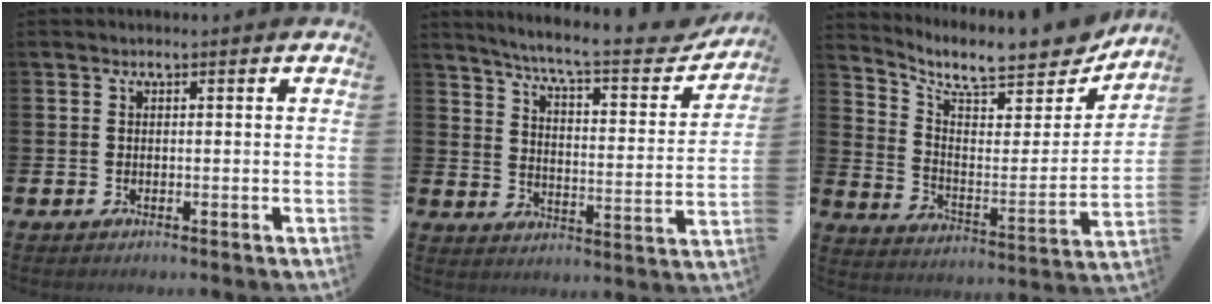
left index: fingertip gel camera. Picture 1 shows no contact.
{"total": 8.2, "force": [7.3, 1.0, 3.7], "torque": [-0.090, -0.052, 0.117]}
{"total": 8.8, "force": [7.9, 2.5, 3.1], "torque": [-0.072, -0.071, 0.131]}